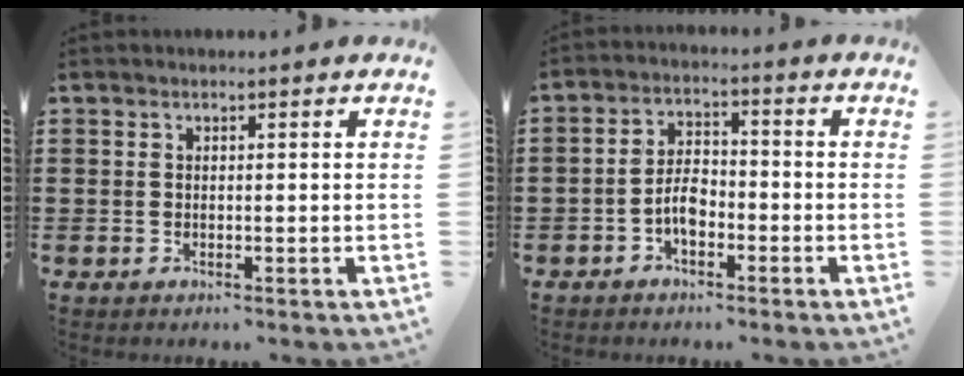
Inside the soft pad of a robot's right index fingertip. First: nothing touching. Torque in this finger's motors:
{"motor_torque": [2.14, 0.00, 0.60, 0.03]}